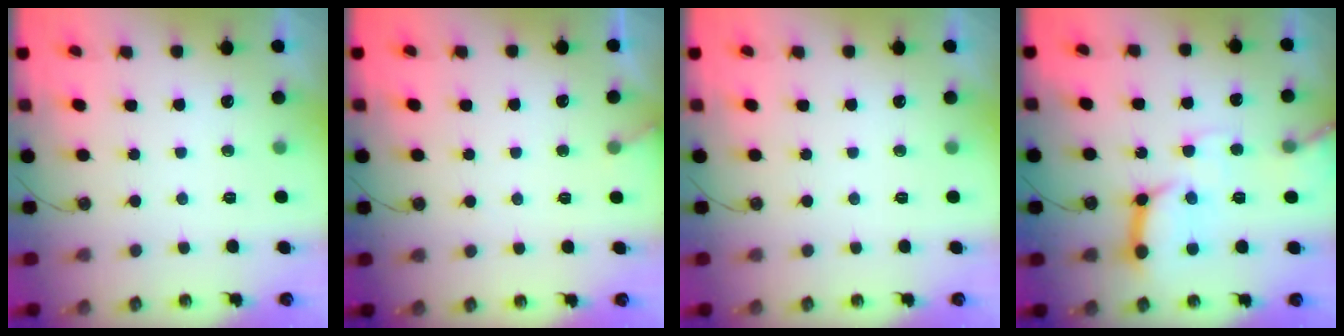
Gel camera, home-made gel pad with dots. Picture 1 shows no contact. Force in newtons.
{"total": 4.1, "press": 4.0, "slide": 0.4}
{"total": 0.0}
{"total": 14.3, "press": 14.2, "slide": 1.5}